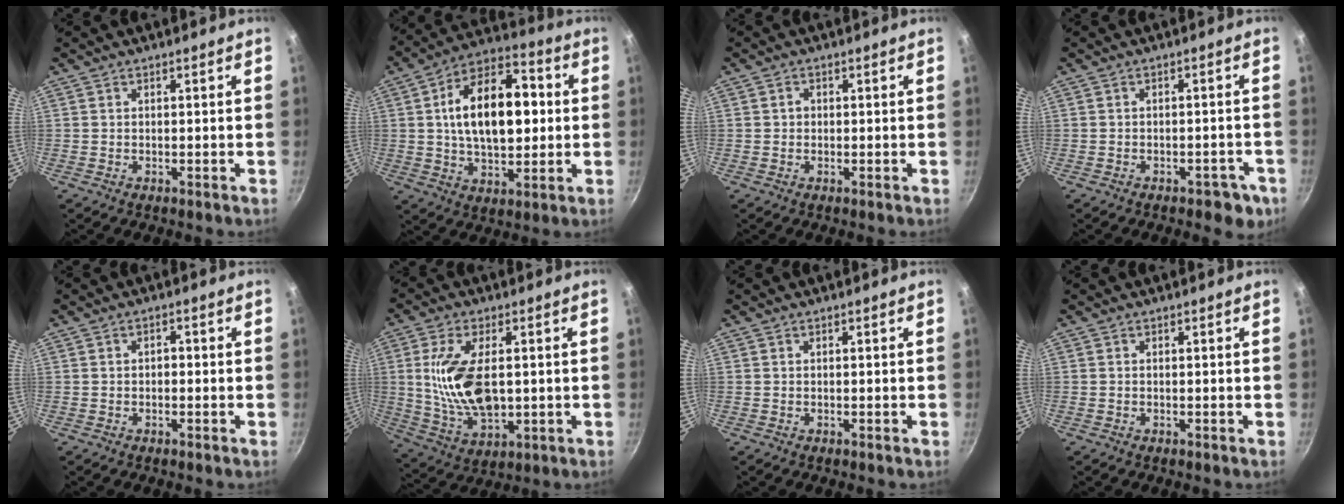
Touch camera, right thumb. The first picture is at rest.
{"total": 19.2, "force": [2.2, 10.8, 15.7], "torque": [-0.231, 0.018, 0.031]}
{"total": 1.1, "force": [0.0, 1.0, 0.5], "torque": [-0.002, 0.003, -0.002]}
{"total": 4.6, "force": [-2.9, 2.4, 2.6], "torque": [-0.018, 0.022, -0.035]}
{"total": 1.3, "force": [-0.2, 0.9, 0.9], "torque": [-0.003, 0.006, -0.007]}
{"total": 14.3, "force": [1.2, 7.3, 12.2], "torque": [-0.235, -0.013, 0.034]}
{"total": 0.0}
{"total": 0.0}